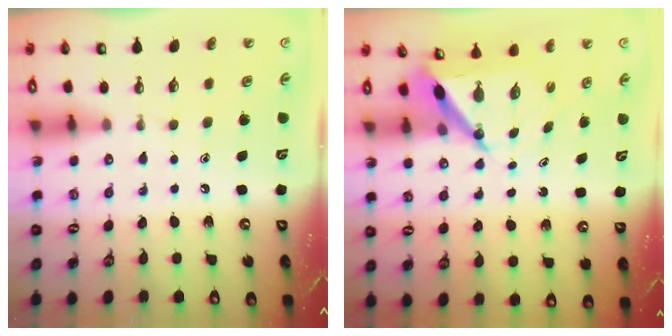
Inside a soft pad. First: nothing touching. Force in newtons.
{"total": 6.7, "press": 6.7, "slide": 0.5}